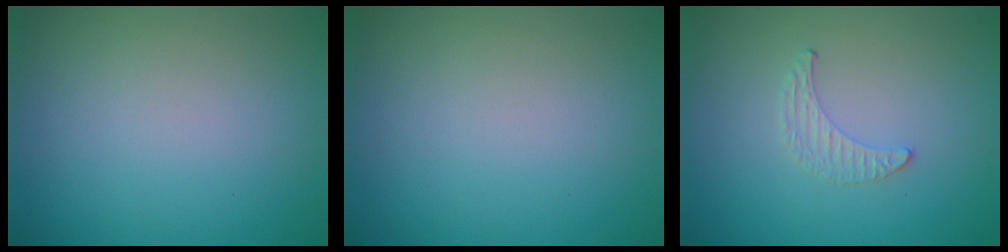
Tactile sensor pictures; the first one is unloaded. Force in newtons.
{"total": 0.0}
{"total": 0.5, "press": 0.5, "slide": 0.2}